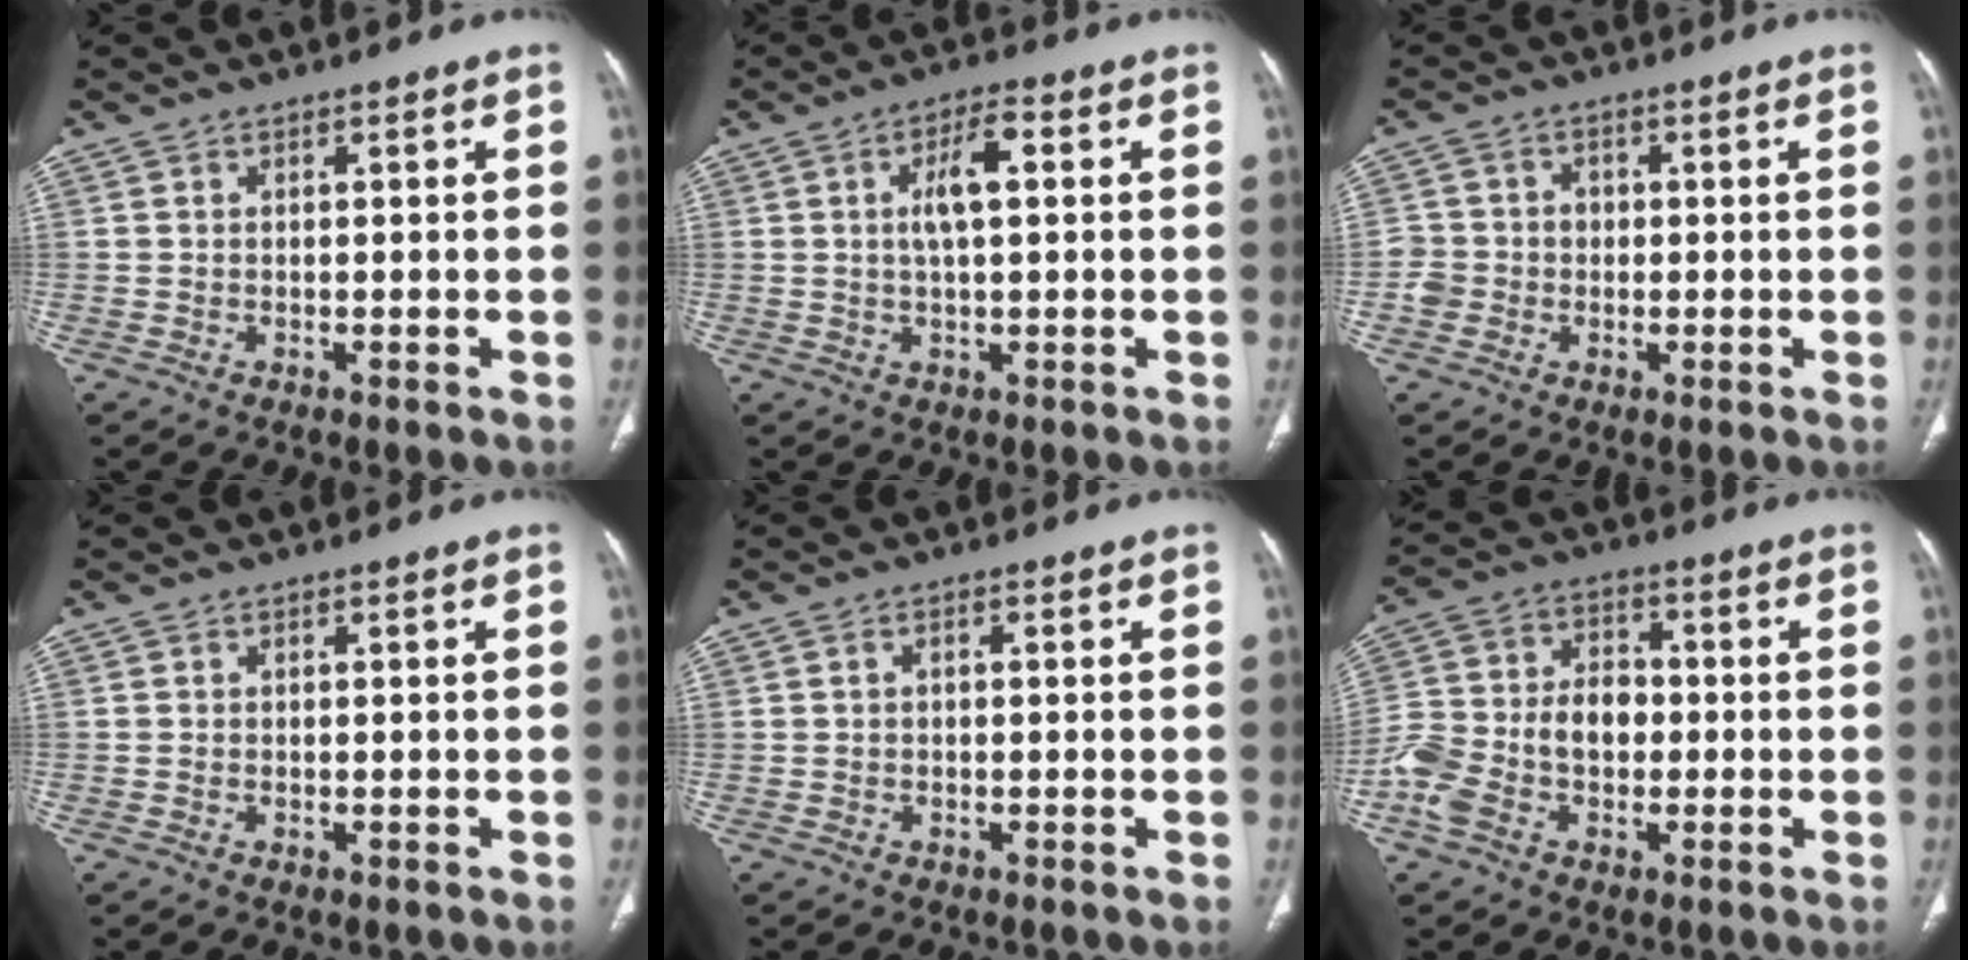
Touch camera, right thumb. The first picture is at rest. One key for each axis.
{"total": 6.2, "fx": 1.1, "fy": 2.2, "fz": 5.7, "tx": -0.108, "ty": 0.010, "tz": 0.016}
{"total": 4.3, "fx": -1.0, "fy": 4.1, "fz": 0.9, "tx": 0.002, "ty": 0.016, "tz": -0.023}
{"total": 0.0}
{"total": 0.7, "fx": 0.0, "fy": 0.4, "fz": 0.6, "tx": -0.011, "ty": 0.002, "tz": -0.002}
{"total": 13.2, "fx": -2.9, "fy": 8.9, "fz": 9.3, "tx": -0.186, "ty": 0.037, "tz": -0.059}